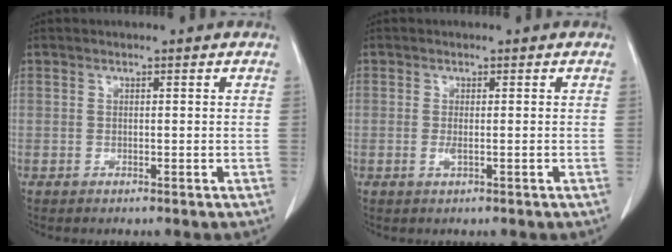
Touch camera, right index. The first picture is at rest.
{"total": 1.3, "force": [-0.3, 0.2, 1.3], "torque": [-0.025, -0.004, -0.003]}